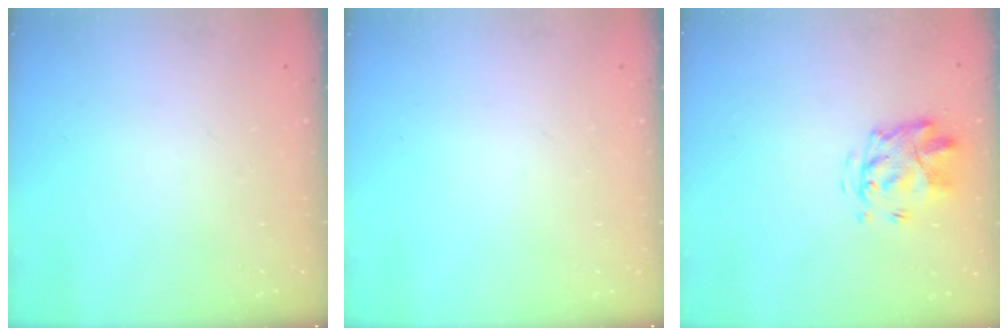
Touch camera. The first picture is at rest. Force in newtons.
{"total": 0.0}
{"total": 3.8, "press": 3.4, "slide": 1.7}